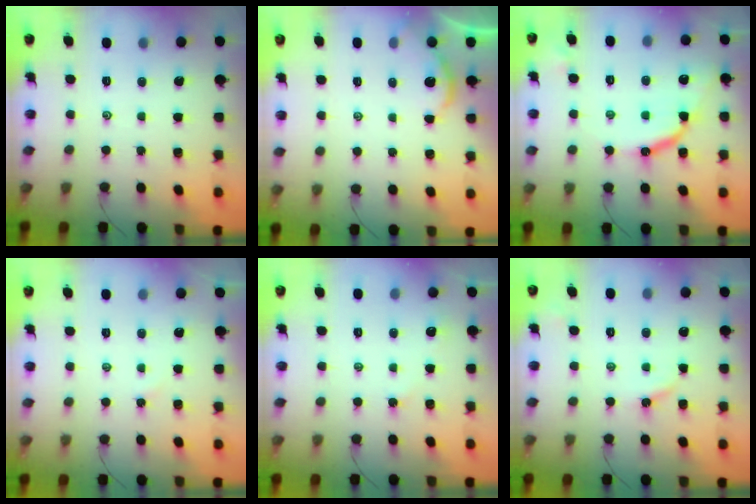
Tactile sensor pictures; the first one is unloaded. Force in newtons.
{"total": 2.9, "press": 2.9, "slide": 0.2}
{"total": 10.4, "press": 10.4, "slide": 0.6}
{"total": 3.2, "press": 3.2, "slide": 0.3}
{"total": 2.3, "press": 2.3, "slide": 0.3}
{"total": 3.5, "press": 3.5, "slide": 0.5}